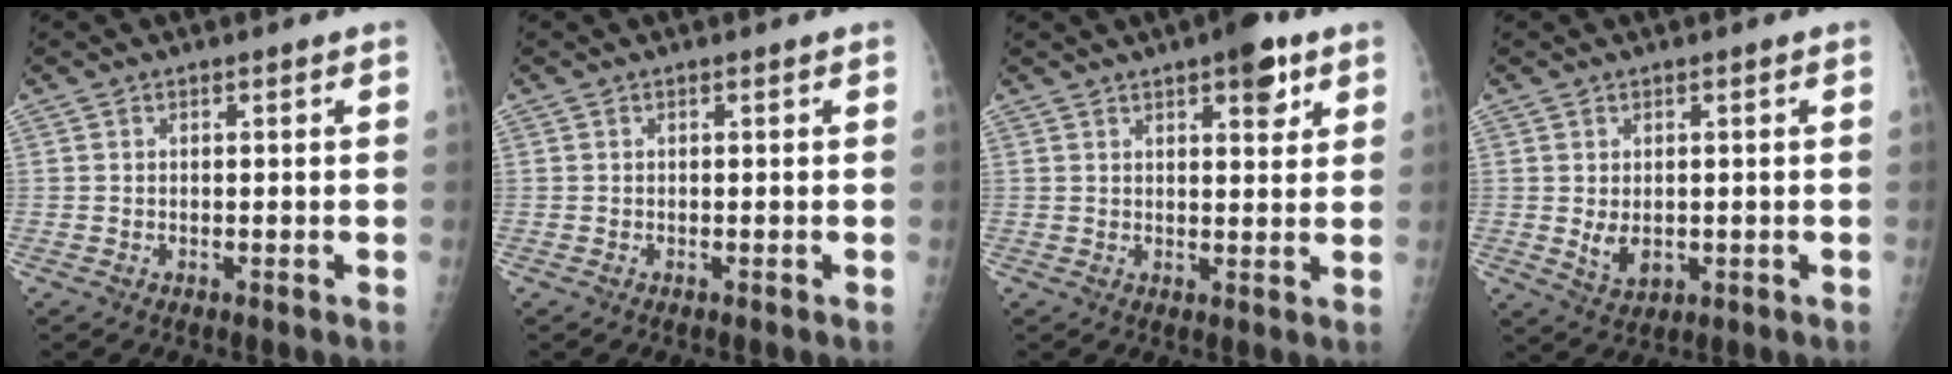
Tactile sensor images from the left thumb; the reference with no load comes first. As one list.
[{"total": 0.0}, {"total": 6.7, "force": [3.7, 2.4, 4.9], "torque": [-0.048, -0.014, 0.045]}, {"total": 3.8, "force": [-0.1, 2.6, 2.8], "torque": [-0.039, -0.009, 0.009]}]